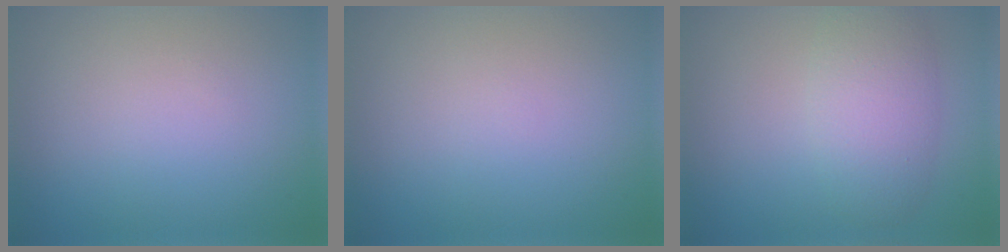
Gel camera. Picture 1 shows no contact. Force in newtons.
{"total": 0.0}
{"total": 4.5, "press": 4.5, "slide": 0.2}